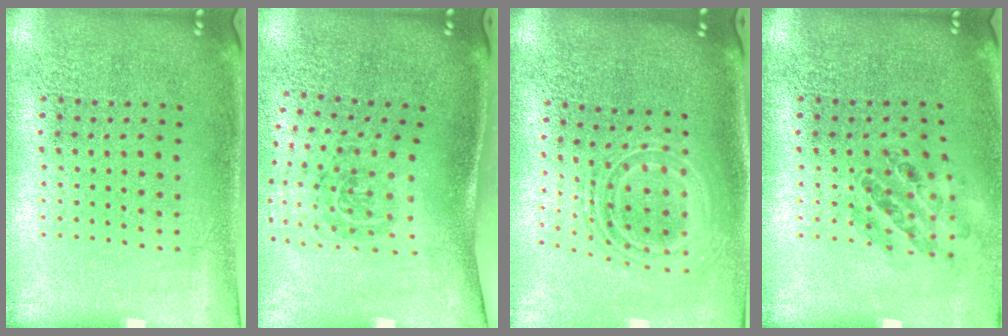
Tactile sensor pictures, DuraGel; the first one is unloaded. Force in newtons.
{"total": 2.0, "press": 1.2, "slide": 1.6}
{"total": 2.2, "press": 1.5, "slide": 1.5}
{"total": 0.8, "press": 0.8, "slide": 0.1}